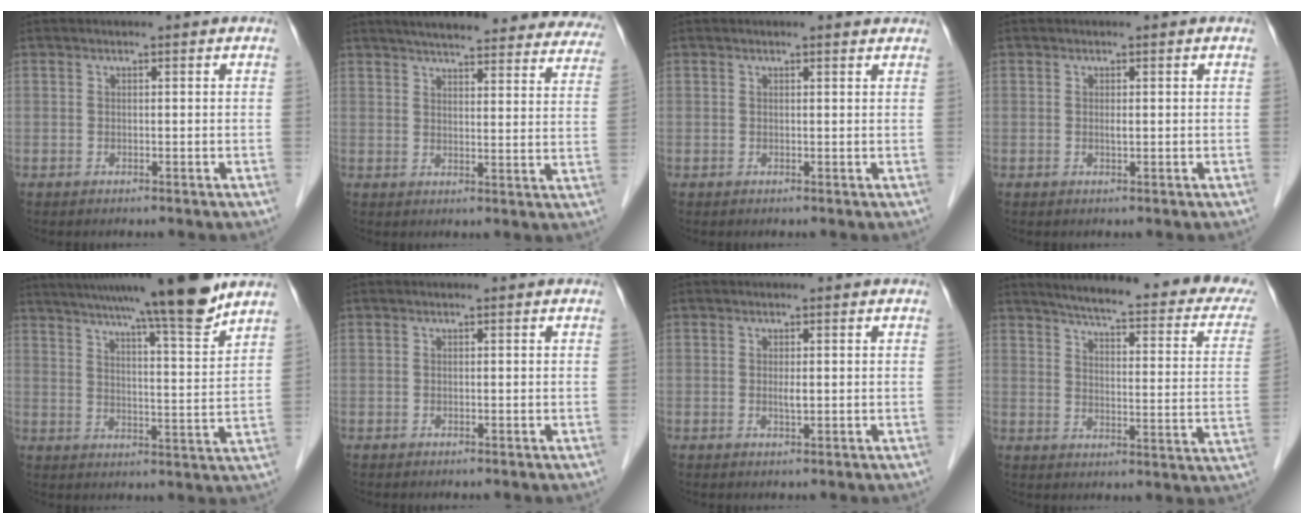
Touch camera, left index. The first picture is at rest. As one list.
[{"total": 27.5, "force": [24.8, 4.8, 11.0], "torque": [-0.153, -0.033, 0.287]}, {"total": 1.5, "force": [1.3, 0.3, 0.7], "torque": [-0.016, 0.007, 0.015]}, {"total": 0.7, "force": [0.0, 0.1, 0.7], "torque": [-0.015, -0.002, 0.003]}, {"total": 16.1, "force": [13.2, -0.6, 9.2], "torque": [-0.141, -0.001, 0.191]}, {"total": 0.0}, {"total": 1.2, "force": [0.0, 0.2, 1.2], "torque": [-0.025, -0.002, 0.003]}, {"total": 26.6, "force": [22.2, 4.1, 14.0], "torque": [-0.189, -0.034, 0.260]}]